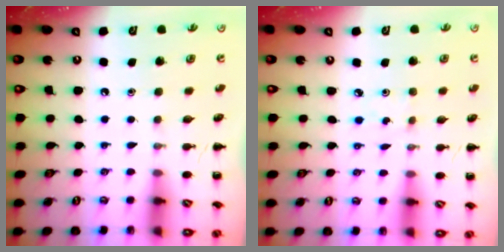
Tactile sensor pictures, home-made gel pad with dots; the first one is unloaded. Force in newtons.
{"total": 0.6, "press": 0.6, "slide": 0.2}